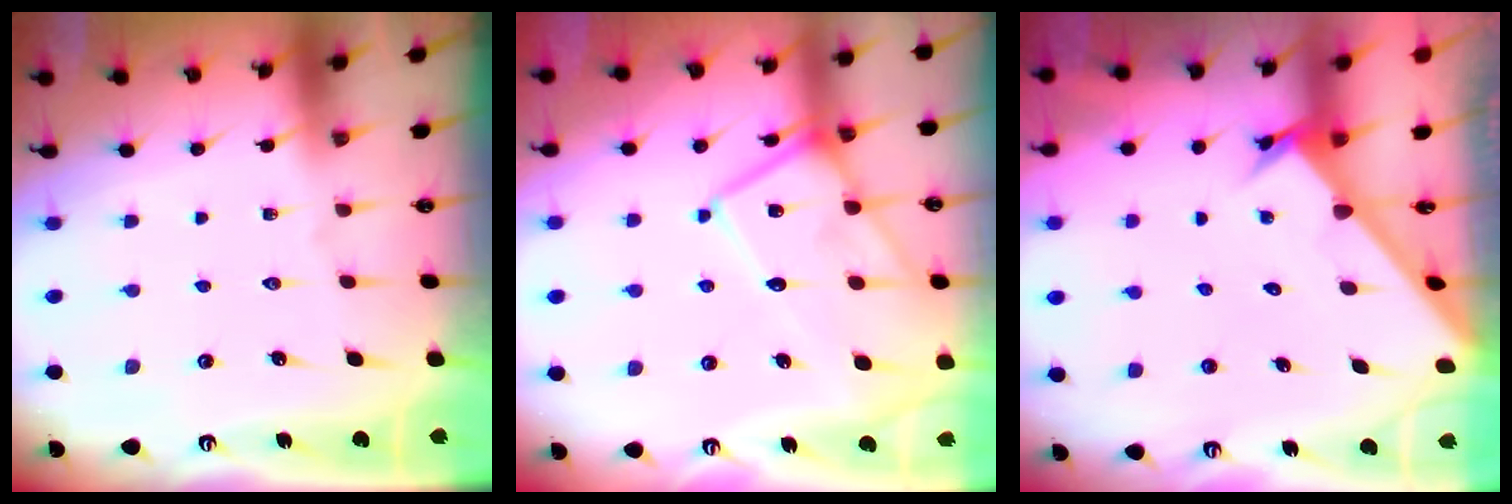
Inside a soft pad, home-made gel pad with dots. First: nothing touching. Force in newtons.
{"total": 14.0, "press": 14.0, "slide": 1.3}
{"total": 2.6, "press": 2.6, "slide": 0.3}